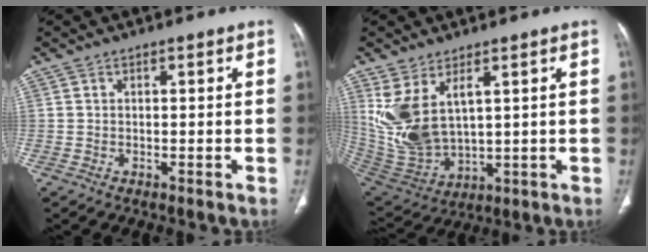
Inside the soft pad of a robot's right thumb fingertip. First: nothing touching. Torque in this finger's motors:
{"motor_torque": [-0.07, 0.63, 0.84, 1.17, 0.16]}